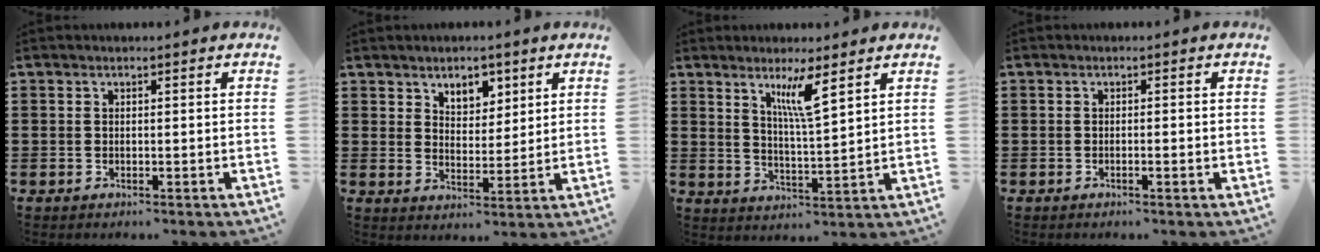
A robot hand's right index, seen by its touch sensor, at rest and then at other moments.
{"total": 4.5, "force": [3.3, 2.8, 1.3], "torque": [-0.023, -0.001, 0.058]}
{"total": 5.7, "force": [3.5, 0.4, 4.5], "torque": [-0.082, -0.005, 0.055]}
{"total": 0.8, "force": [-0.3, 0.0, 0.7], "torque": [-0.012, -0.004, -0.006]}